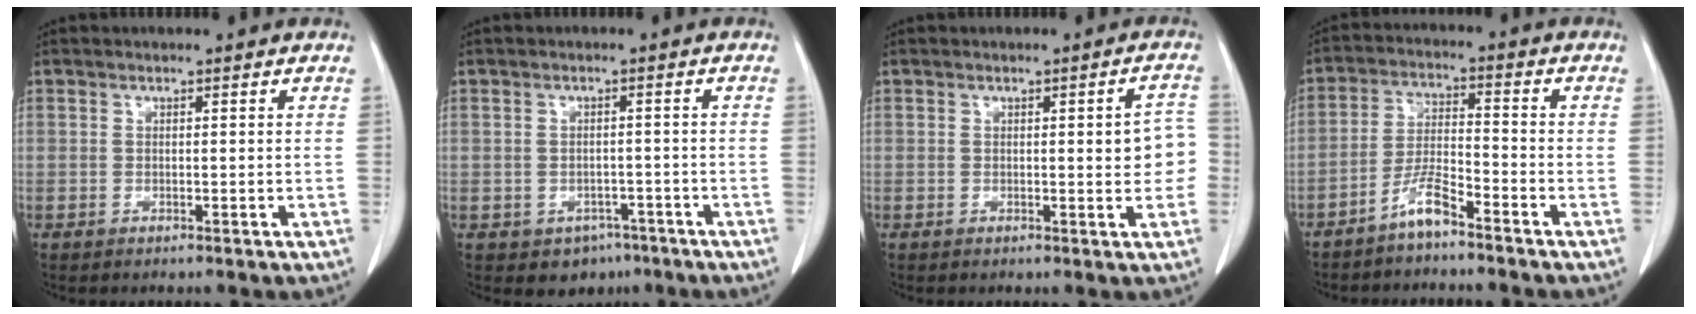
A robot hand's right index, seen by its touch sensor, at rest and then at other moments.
{"total": 4.1, "force": [-2.6, 3.0, 1.0], "torque": [-0.005, 0.007, -0.028]}
{"total": 5.0, "force": [-0.1, 1.3, 4.8], "torque": [-0.046, 0.010, -0.005]}
{"total": 5.0, "force": [-4.0, 0.4, 3.0], "torque": [-0.066, -0.002, -0.079]}